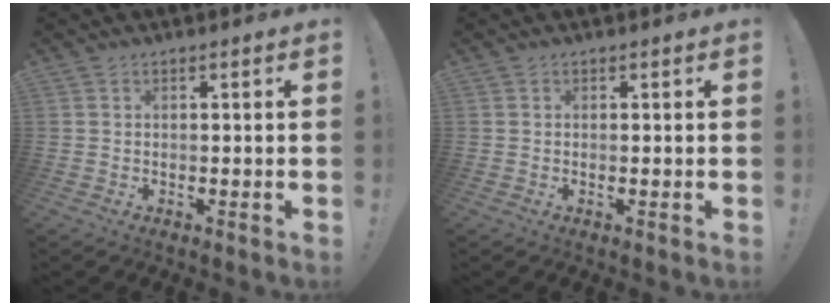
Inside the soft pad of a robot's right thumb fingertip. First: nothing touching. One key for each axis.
{"total": 0.0}